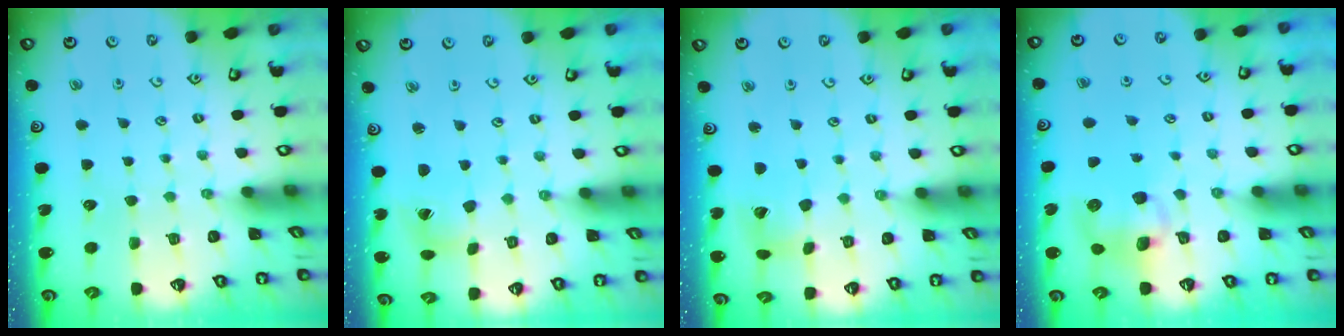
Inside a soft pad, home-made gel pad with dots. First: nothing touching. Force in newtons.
{"total": 4.2, "press": 4.1, "slide": 0.5}
{"total": 8.0, "press": 8.0, "slide": 1.0}
{"total": 7.7, "press": 7.6, "slide": 1.0}